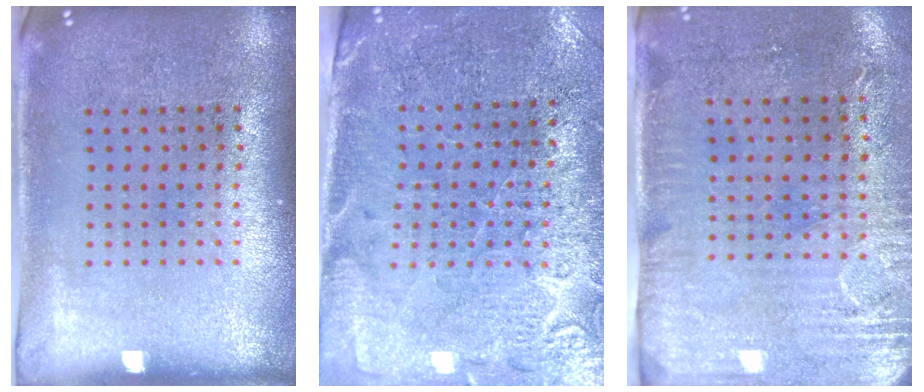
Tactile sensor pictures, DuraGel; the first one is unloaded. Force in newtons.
{"total": 3.0, "press": 2.9, "slide": 0.9}
{"total": 2.9, "press": 2.4, "slide": 1.6}